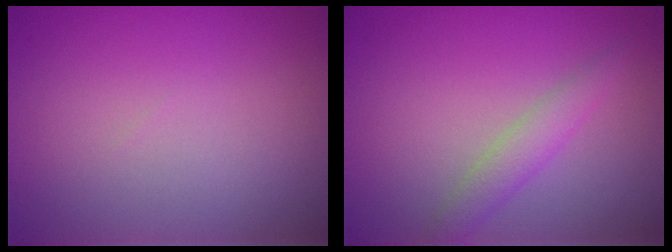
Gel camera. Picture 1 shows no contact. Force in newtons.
{"total": 2.1, "press": 2.1, "slide": 0.0}